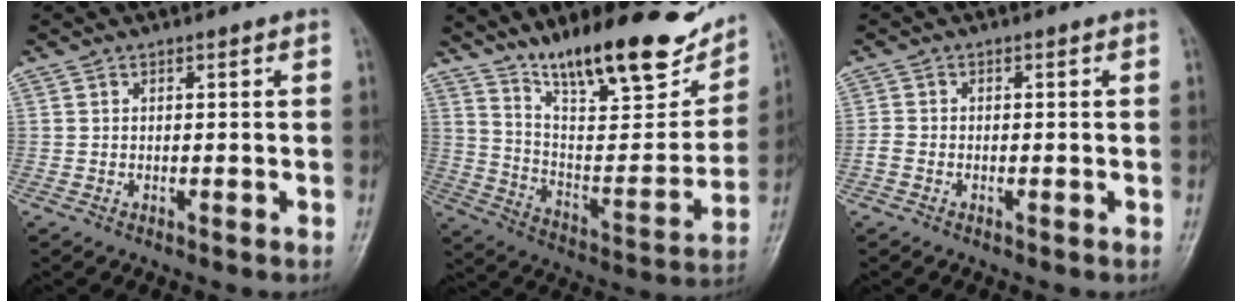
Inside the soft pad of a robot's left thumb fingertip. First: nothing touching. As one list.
[{"total": 23.3, "force": [16.8, 6.8, 14.7], "torque": [-0.181, -0.079, 0.276]}, {"total": 1.5, "force": [-0.8, 1.0, 0.8], "torque": [-0.018, 0.001, -0.021]}]